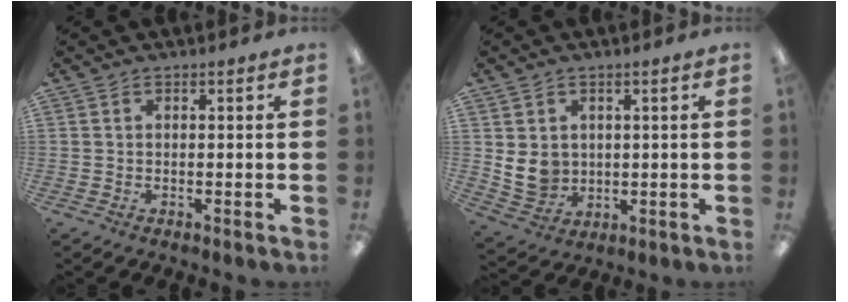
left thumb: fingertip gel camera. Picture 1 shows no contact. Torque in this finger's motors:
{"motor_torque": [0.41, 1.56, 0.63, -0.77, 0.00]}